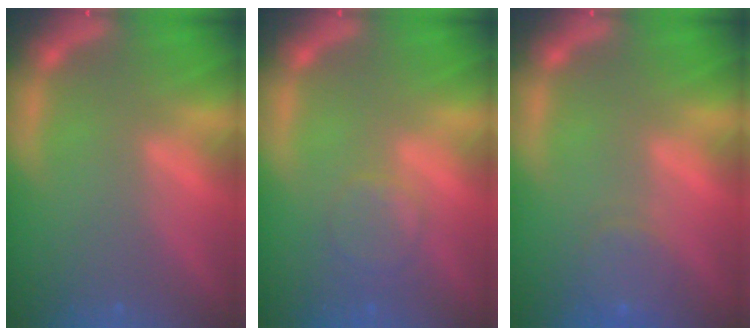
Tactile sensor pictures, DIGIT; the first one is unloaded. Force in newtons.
{"total": 2.9}
{"total": 3.0}